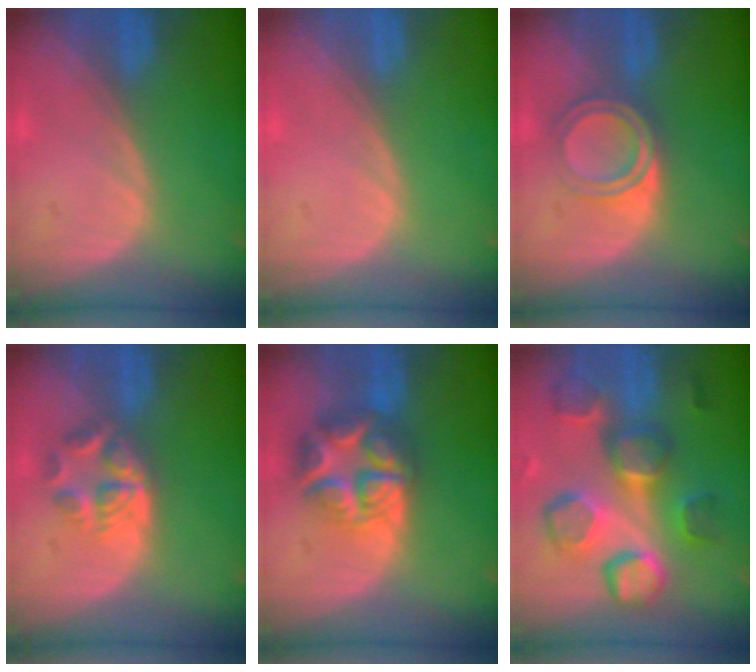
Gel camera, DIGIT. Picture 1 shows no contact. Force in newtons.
{"total": 0.0}
{"total": 5.3, "press": 4.9, "slide": 1.9}
{"total": 6.1, "press": 5.0, "slide": 3.4}
{"total": 9.0, "press": 9.0, "slide": 0.4}
{"total": 11.0, "press": 10.6, "slide": 3.0}